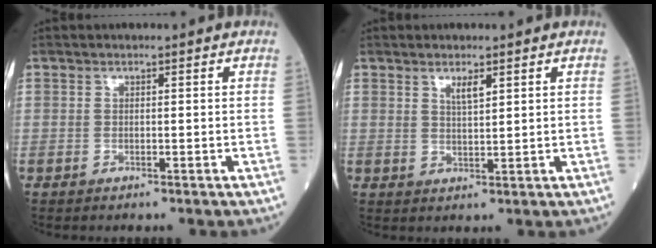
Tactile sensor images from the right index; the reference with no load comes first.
{"total": 2.5, "force": [1.5, 0.4, 1.9], "torque": [-0.039, -0.002, 0.028]}